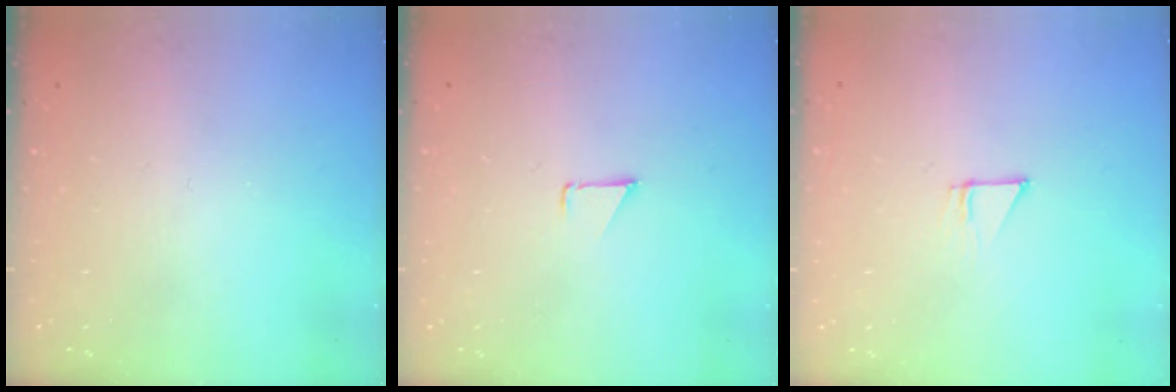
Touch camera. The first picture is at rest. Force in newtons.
{"total": 0.9, "press": 0.8, "slide": 0.1}
{"total": 4.9, "press": 4.9, "slide": 0.3}